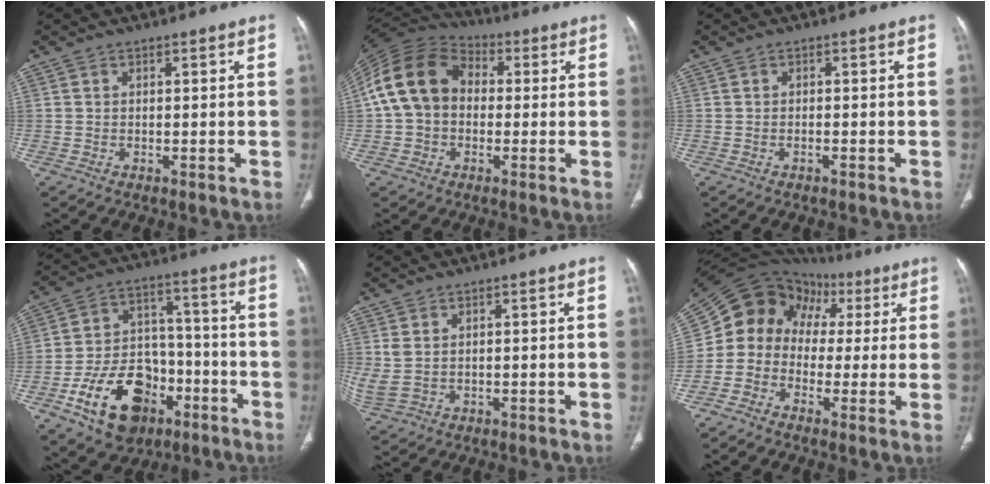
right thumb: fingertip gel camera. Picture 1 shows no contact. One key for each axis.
{"total": 14.8, "fx": 0.9, "fy": 11.5, "fz": 9.4, "tx": -0.173, "ty": 0.036, "tz": 0.004}
{"total": 0.8, "fx": -0.6, "fy": 0.2, "fz": 0.6, "tx": -0.018, "ty": 0.009, "tz": -0.003}
{"total": 18.5, "fx": -8.5, "fy": 12.7, "fz": 10.4, "tx": -0.146, "ty": 0.063, "tz": -0.132}
{"total": 3.8, "fx": 0.8, "fy": 2.3, "fz": 2.9, "tx": -0.086, "ty": 0.002, "tz": 0.027}
{"total": 14.5, "fx": 2.3, "fy": 12.9, "fz": 6.1, "tx": -0.074, "ty": 0.072, "tz": 0.039}